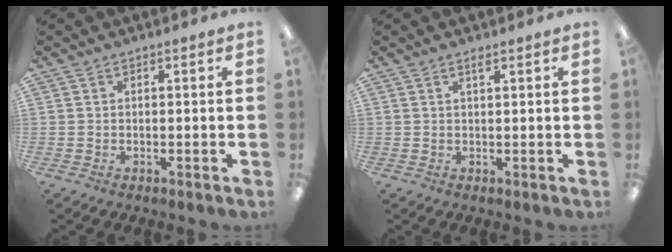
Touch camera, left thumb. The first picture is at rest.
{"total": 1.2, "force": [1.0, 0.2, 0.7], "torque": [-0.015, 0.000, 0.018]}